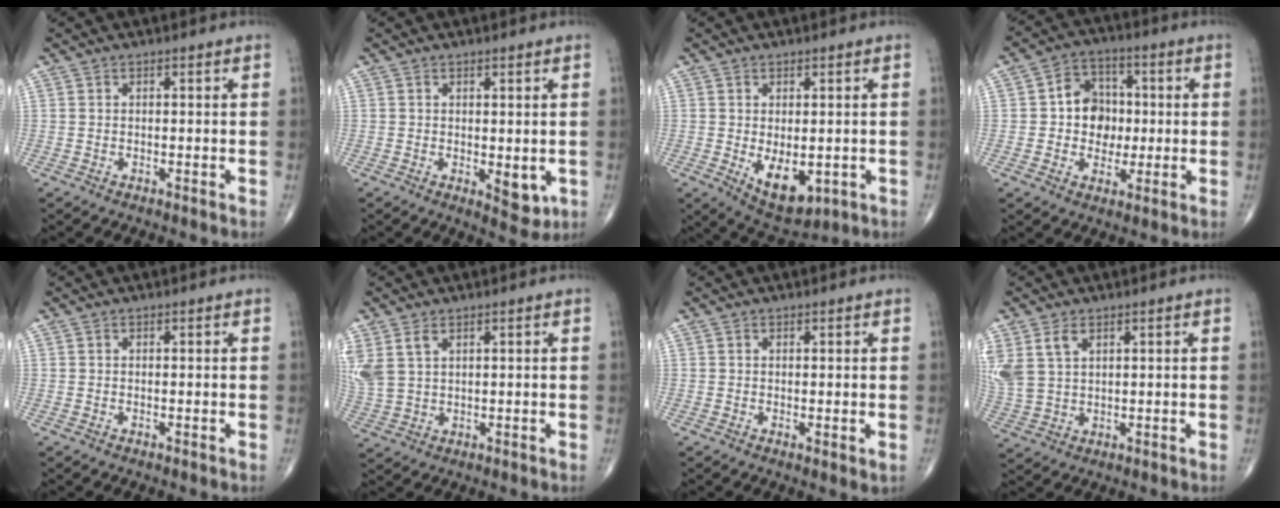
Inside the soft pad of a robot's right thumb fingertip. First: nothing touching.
{"total": 4.4, "force": [-0.6, 2.1, 3.8], "torque": [-0.035, -0.011, -0.003]}
{"total": 8.6, "force": [-1.6, 4.7, 7.0], "torque": [-0.094, -0.012, -0.006]}
{"total": 9.4, "force": [0.1, 7.8, 5.1], "torque": [-0.031, 0.014, -0.005]}
{"total": 0.0}
{"total": 6.9, "force": [3.1, 4.2, 4.6], "torque": [-0.115, 0.001, 0.077]}
{"total": 1.3, "force": [0.3, 0.5, 1.2], "torque": [-0.023, -0.008, 0.005]}
{"total": 8.1, "force": [3.5, 5.0, 5.2], "torque": [-0.123, -0.001, 0.085]}